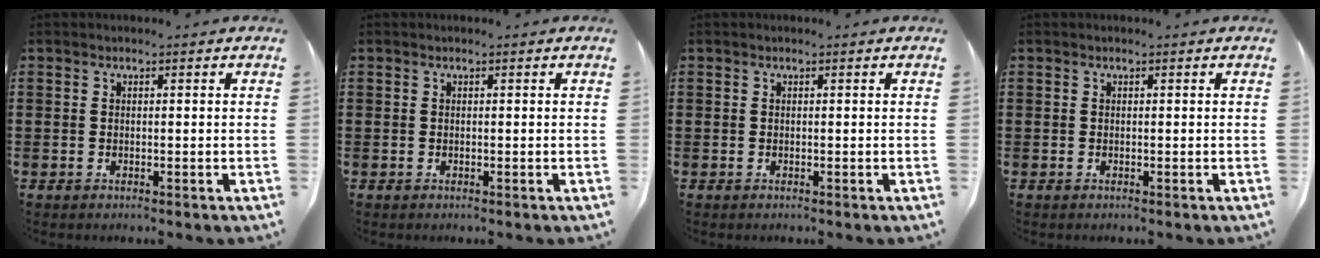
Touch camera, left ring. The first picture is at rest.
{"total": 0.0}
{"total": 0.0}
{"total": 0.0}